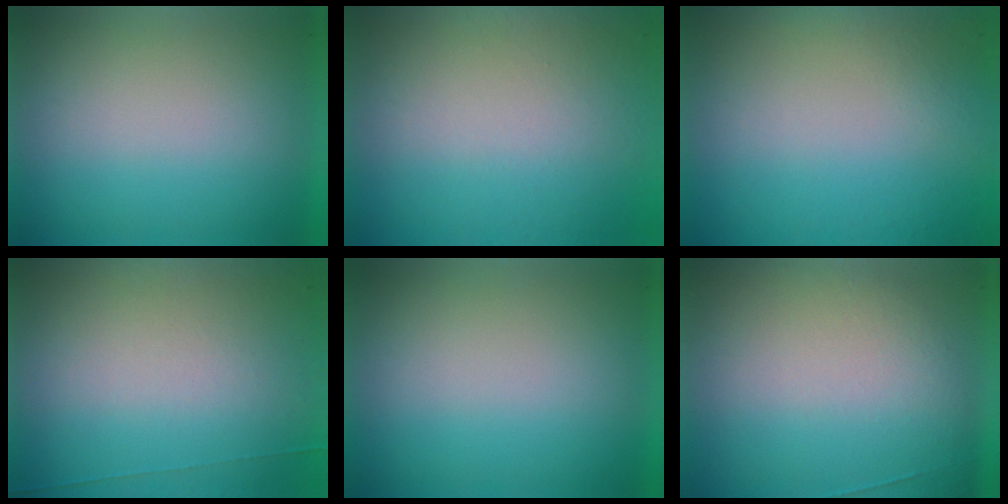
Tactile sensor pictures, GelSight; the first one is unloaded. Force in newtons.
{"total": 8.5}
{"total": 8.0}
{"total": 7.1}
{"total": 0.0}
{"total": 2.6}